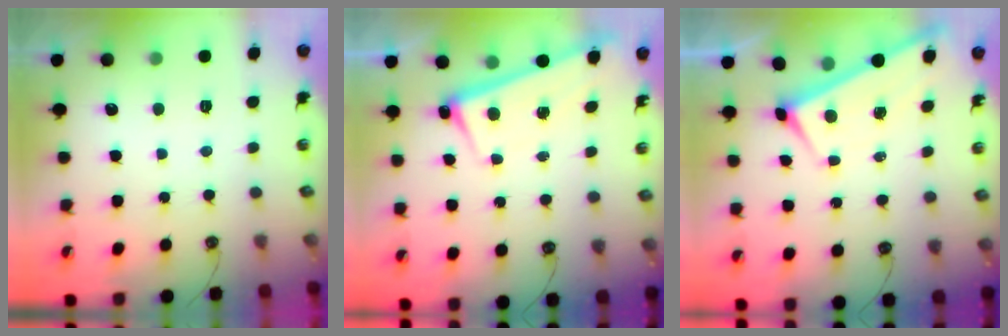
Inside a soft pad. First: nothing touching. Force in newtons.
{"total": 2.7, "press": 2.7, "slide": 0.5}
{"total": 1.4, "press": 1.3, "slide": 0.5}